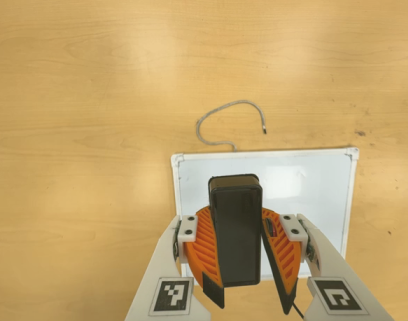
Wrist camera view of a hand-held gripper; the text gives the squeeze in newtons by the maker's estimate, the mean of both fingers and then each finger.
{"total": 10.0, "left": 10.1, "right": 9.9}